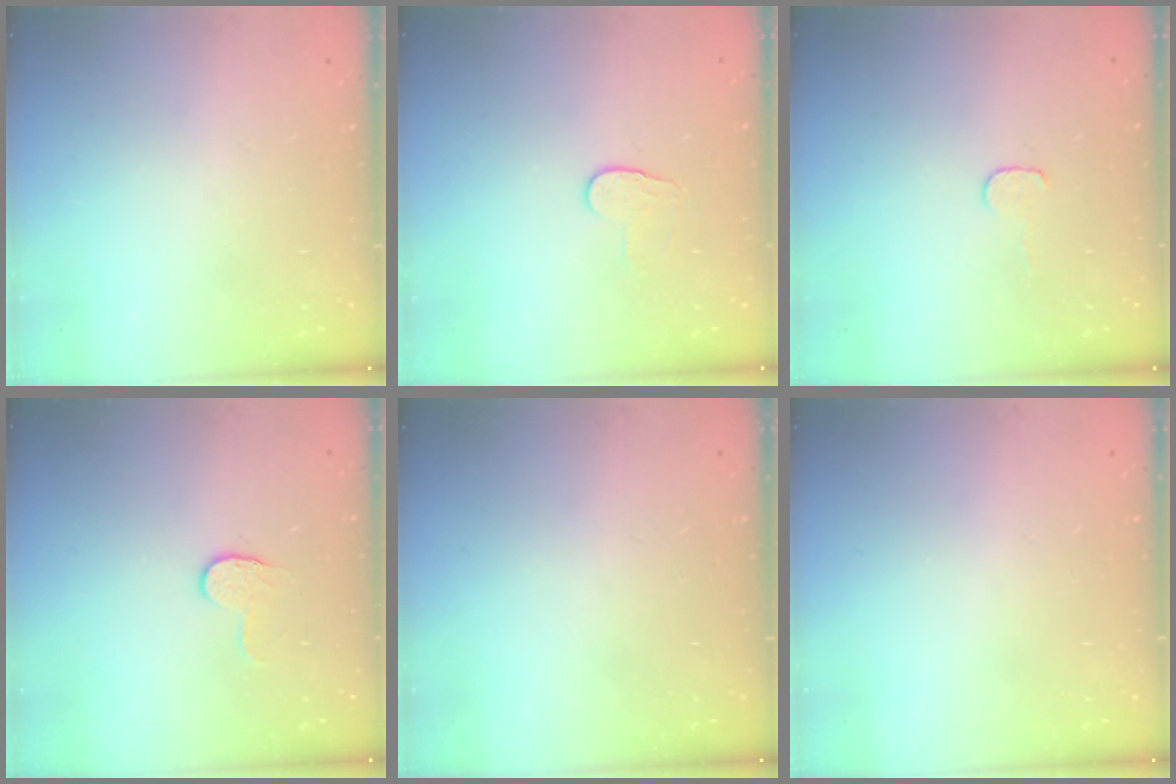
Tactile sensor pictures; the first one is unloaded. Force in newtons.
{"total": 6.2, "press": 6.1, "slide": 0.5}
{"total": 3.5, "press": 3.5, "slide": 0.4}
{"total": 3.6, "press": 3.6, "slide": 0.4}
{"total": 0.0}
{"total": 0.0}